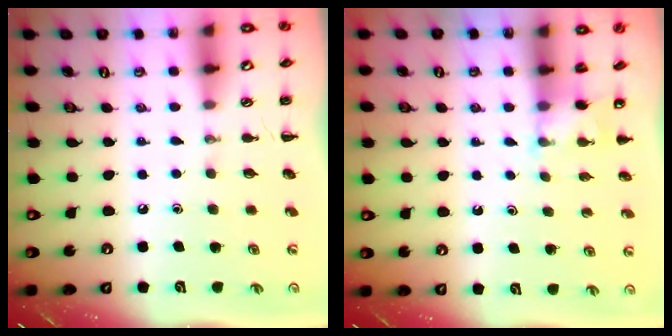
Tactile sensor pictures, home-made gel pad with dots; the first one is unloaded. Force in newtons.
{"total": 3.6, "press": 3.4, "slide": 1.2}